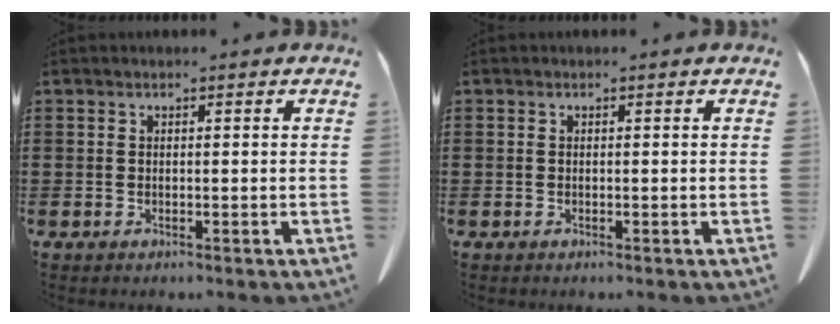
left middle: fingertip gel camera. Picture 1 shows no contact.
{"total": 0.0}